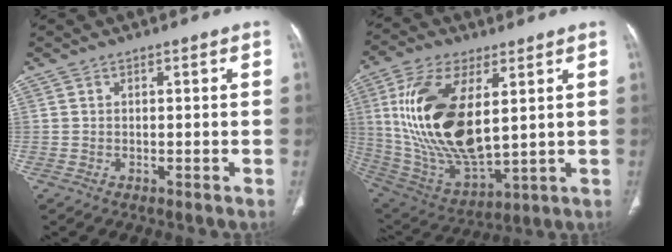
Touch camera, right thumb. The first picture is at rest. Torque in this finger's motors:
{"motor_torque": [0.21, 4.79, 2.42, 0.35, 0.63]}